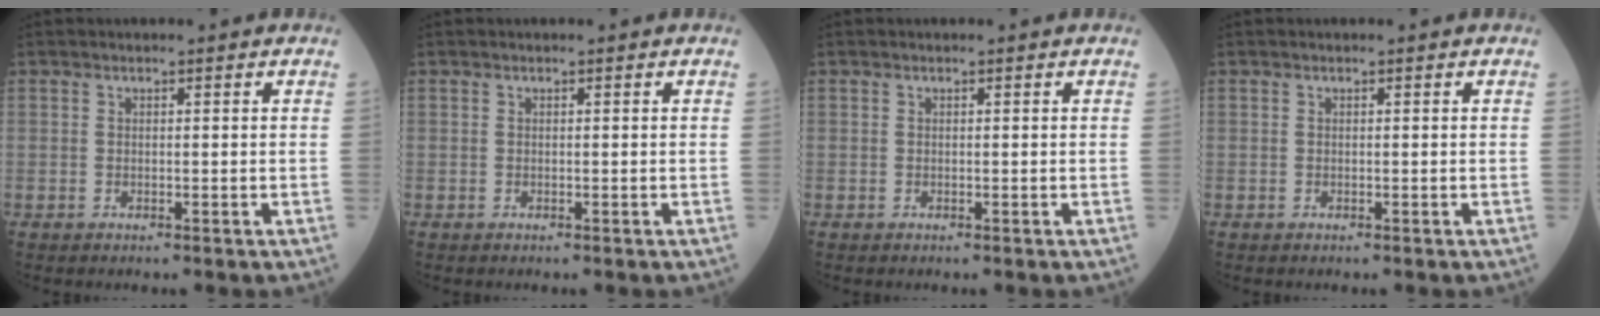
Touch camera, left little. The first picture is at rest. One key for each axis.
{"total": 0.0}
{"total": 0.0}
{"total": 0.0}